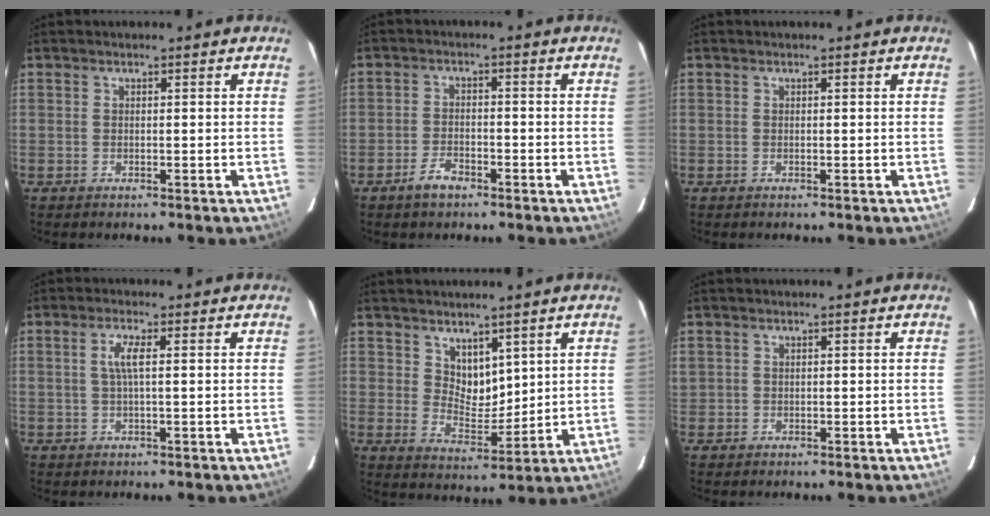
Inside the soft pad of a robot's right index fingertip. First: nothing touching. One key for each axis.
{"total": 4.0, "fx": -2.8, "fy": 1.9, "fz": 2.1, "tx": -0.052, "ty": 0.000, "tz": -0.051}
{"total": 0.0}
{"total": 3.0, "fx": 0.5, "fy": 0.1, "fz": 3.0, "tx": -0.061, "ty": 0.001, "tz": 0.010}
{"total": 6.2, "fx": 4.1, "fy": 3.9, "fz": 2.5, "tx": -0.031, "ty": -0.002, "tz": 0.081}
{"total": 0.9, "fx": 0.4, "fy": 0.8, "fz": 0.1, "tx": 0.001, "ty": 0.003, "tz": 0.007}